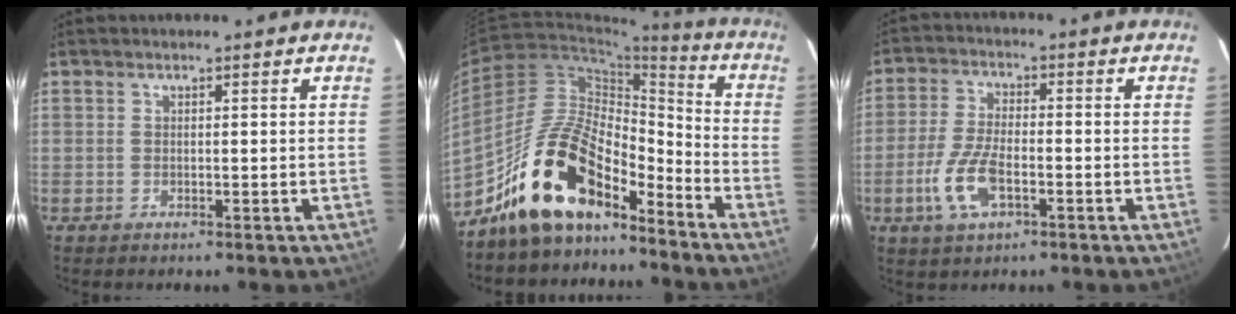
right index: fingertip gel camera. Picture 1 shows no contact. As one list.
[{"total": 17.1, "force": [-12.8, 6.9, 9.0], "torque": [-0.171, 0.029, -0.231]}, {"total": 8.8, "force": [-3.3, 3.8, 7.3], "torque": [-0.162, -0.003, -0.064]}]